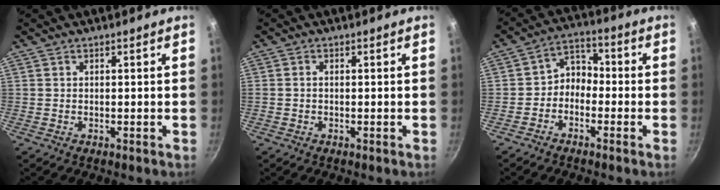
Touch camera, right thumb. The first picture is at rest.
{"total": 0.8, "force": [-0.1, 0.7, 0.5], "torque": [-0.009, 0.004, -0.004]}
{"total": 5.4, "force": [-2.1, 4.2, 2.8], "torque": [-0.022, 0.039, -0.052]}